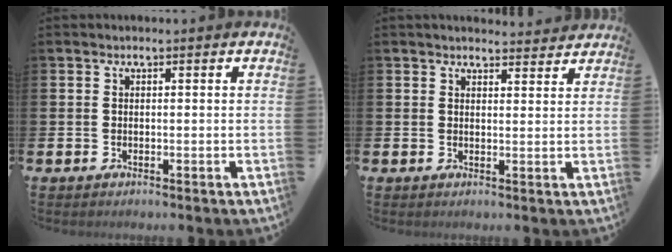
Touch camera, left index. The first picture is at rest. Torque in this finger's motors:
{"motor_torque": [1.08, -1.06, 0.13, 0.00]}